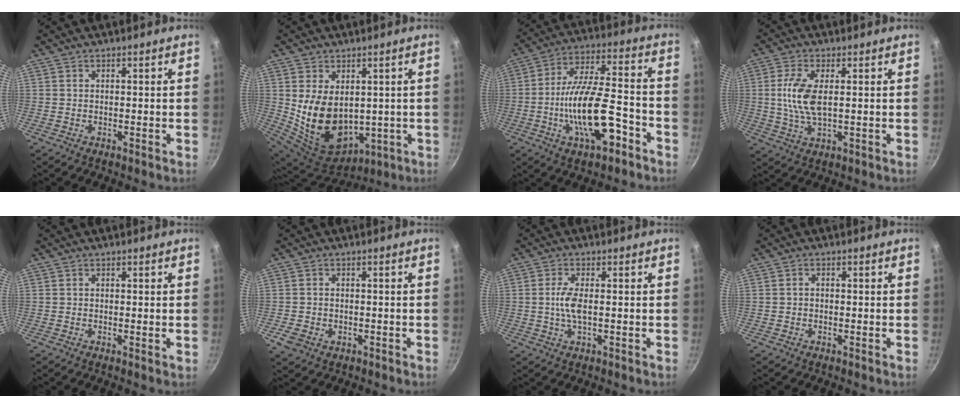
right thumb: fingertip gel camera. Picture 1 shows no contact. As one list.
[{"total": 15.7, "force": [1.4, 11.0, 11.1], "torque": [-0.185, -0.030, 0.059]}, {"total": 17.0, "force": [-6.8, 6.6, 14.1], "torque": [-0.228, 0.049, -0.118]}, {"total": 8.0, "force": [0.9, 3.5, 7.2], "torque": [-0.152, 0.000, 0.017]}, {"total": 0.6, "force": [-0.1, 0.1, 0.6], "torque": [-0.009, -0.002, -0.004]}, {"total": 4.2, "force": [-1.4, 3.2, 2.4], "torque": [-0.047, 0.004, -0.021]}, {"total": 4.5, "force": [-0.1, 1.6, 4.2], "torque": [-0.095, 0.002, -0.005]}, {"total": 1.1, "force": [-0.4, 0.9, 0.6], "torque": [-0.014, 0.006, -0.008]}]